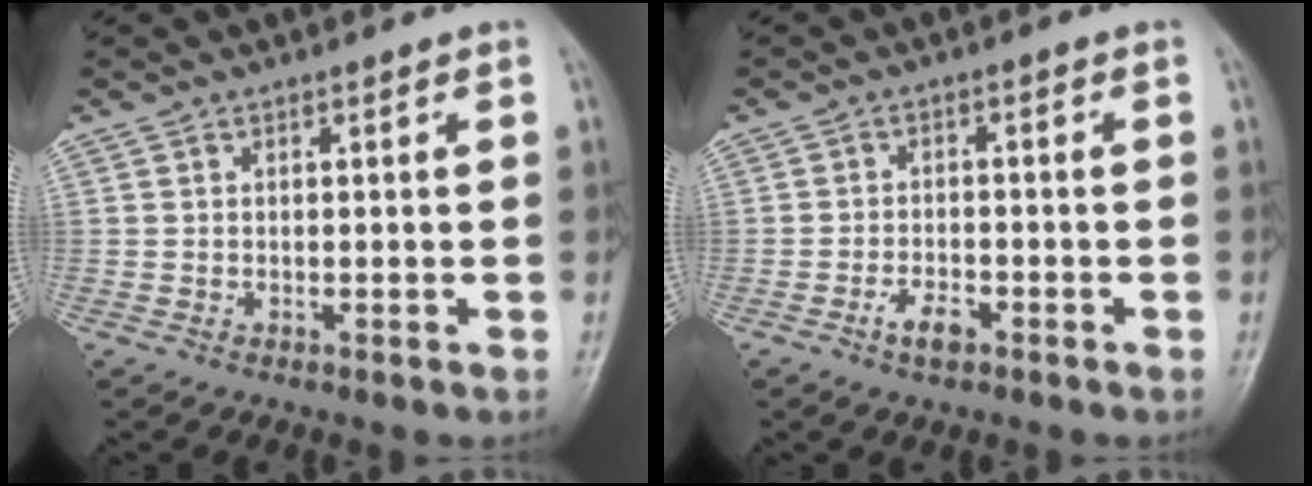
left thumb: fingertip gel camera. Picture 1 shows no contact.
{"total": 3.6, "force": [-2.1, 1.7, 2.4], "torque": [-0.042, 0.013, -0.039]}